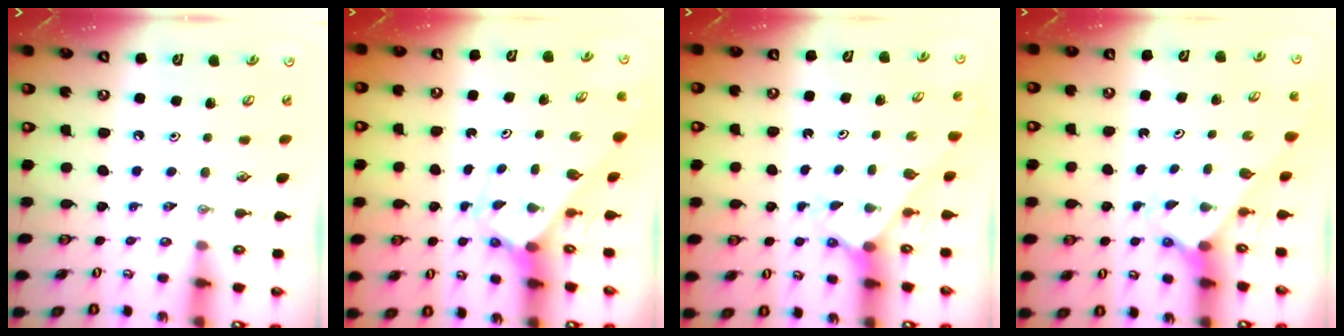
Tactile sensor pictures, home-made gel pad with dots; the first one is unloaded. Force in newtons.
{"total": 2.6, "press": 2.6, "slide": 0.2}
{"total": 2.5, "press": 2.5, "slide": 0.2}
{"total": 2.3, "press": 2.3, "slide": 0.2}